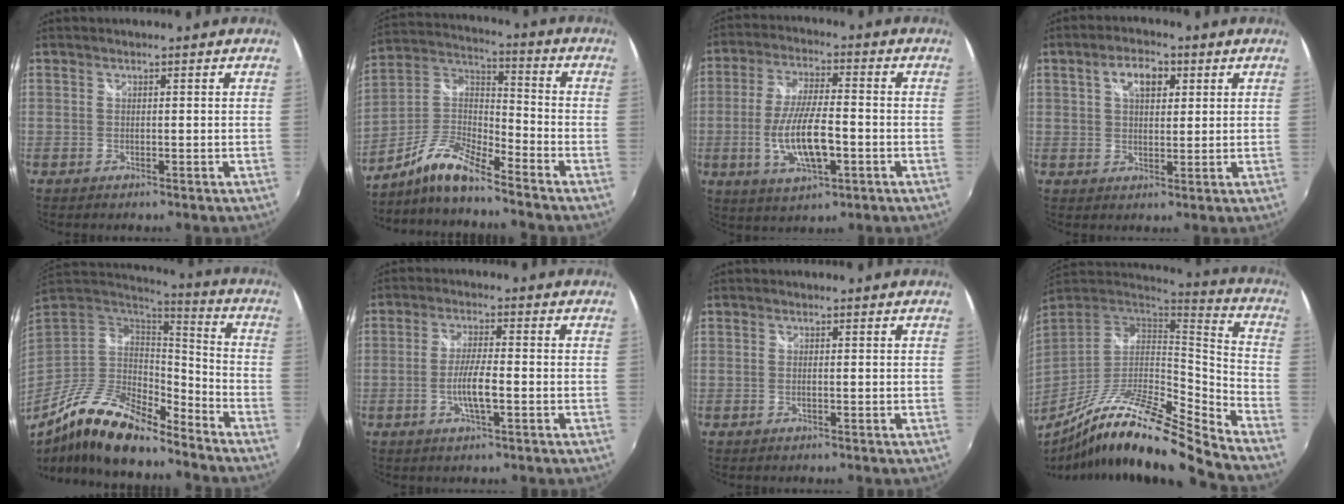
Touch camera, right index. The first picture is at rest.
{"total": 10.5, "force": [-8.2, 1.8, 6.3], "torque": [-0.149, 0.016, -0.170]}
{"total": 11.9, "force": [-3.1, 3.8, 10.8], "torque": [-0.216, -0.009, -0.053]}
{"total": 6.0, "force": [2.4, 3.4, 4.4], "torque": [-0.073, 0.017, 0.039]}
{"total": 19.0, "force": [-14.3, 6.3, 10.9], "torque": [-0.218, -0.023, -0.260]}
{"total": 5.6, "force": [-1.7, 0.9, 5.3], "torque": [-0.104, -0.004, -0.031]}
{"total": 0.8, "force": [-0.2, 0.1, 0.8], "torque": [-0.017, 0.000, -0.004]}
{"total": 19.7, "force": [-14.9, 1.7, 12.8], "torque": [-0.226, -0.025, -0.273]}